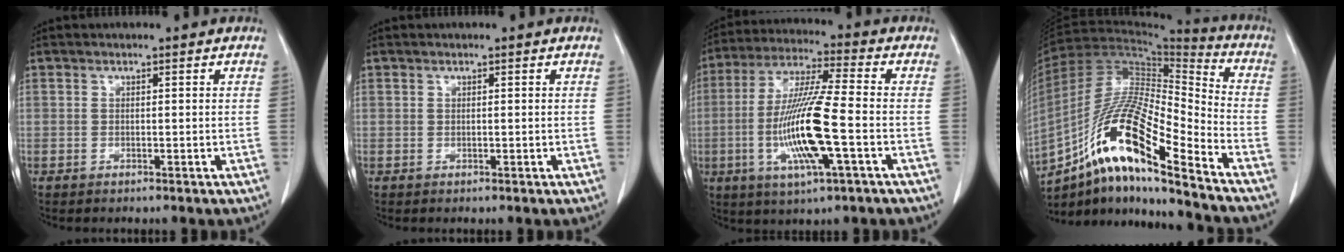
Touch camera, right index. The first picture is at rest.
{"total": 0.0}
{"total": 14.6, "force": [-3.4, 1.1, 14.2], "torque": [-0.283, -0.011, -0.064]}
{"total": 18.8, "force": [-11.6, 2.0, 14.6], "torque": [-0.287, 0.000, -0.207]}